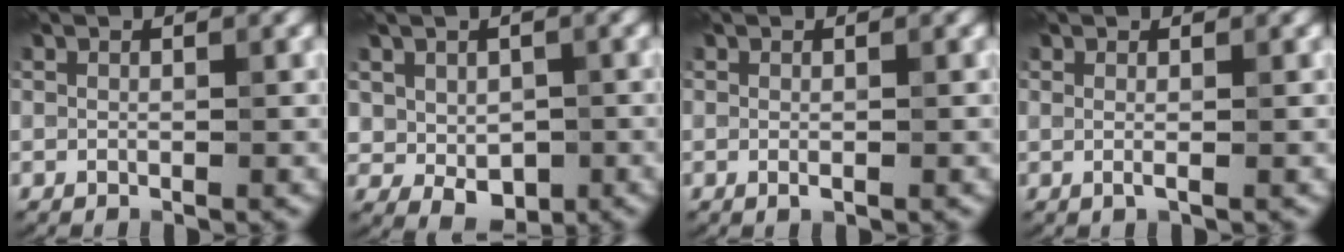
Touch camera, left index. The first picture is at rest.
{"total": 3.7, "force": [-0.1, 2.8, 2.4], "torque": [-0.043, -0.013, 0.005]}
{"total": 0.7, "force": [-0.2, 0.2, 0.6], "torque": [-0.012, -0.004, -0.001]}
{"total": 1.1, "force": [0.0, 0.3, 1.0], "torque": [-0.015, -0.002, -0.003]}